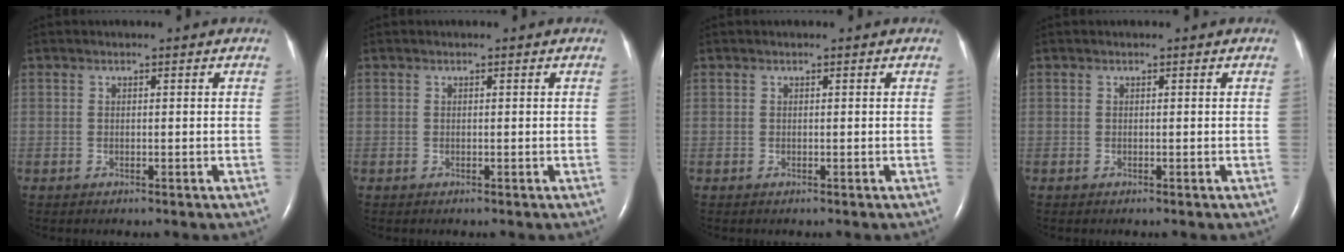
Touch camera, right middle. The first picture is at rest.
{"total": 0.0}
{"total": 0.0}
{"total": 0.0}